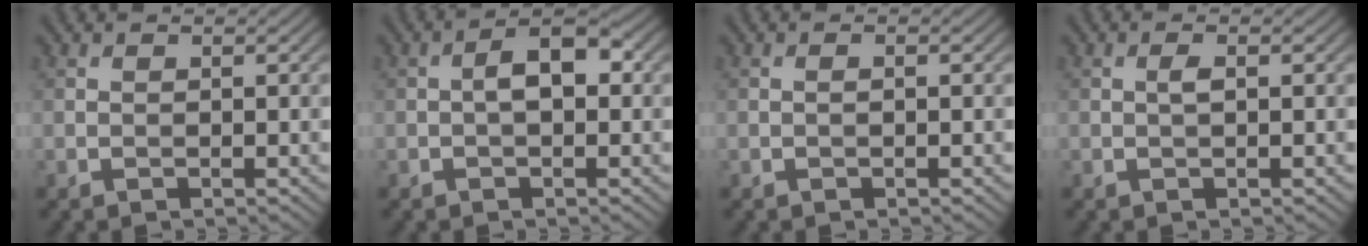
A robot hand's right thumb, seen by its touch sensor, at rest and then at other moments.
{"total": 4.1, "force": [0.0, 2.1, 3.6], "torque": [-0.057, 0.009, -0.006]}
{"total": 0.5, "force": [-0.1, 0.0, 0.5], "torque": [-0.009, 0.001, -0.004]}
{"total": 1.0, "force": [0.1, 0.2, 1.0], "torque": [-0.021, 0.002, 0.001]}